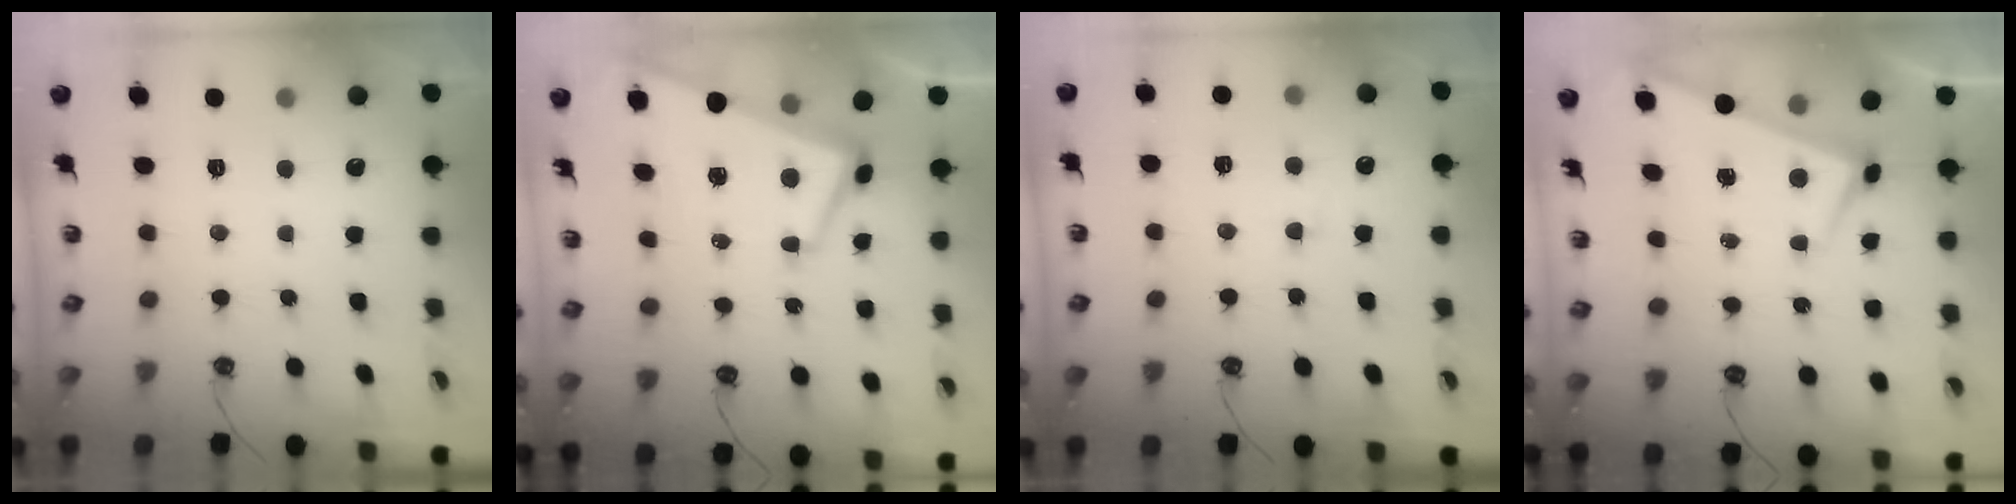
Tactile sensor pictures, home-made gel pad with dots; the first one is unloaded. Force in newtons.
{"total": 1.6, "press": 1.2, "slide": 1.1}
{"total": 0.7, "press": 0.6, "slide": 0.4}
{"total": 1.2, "press": 1.2, "slide": 0.1}